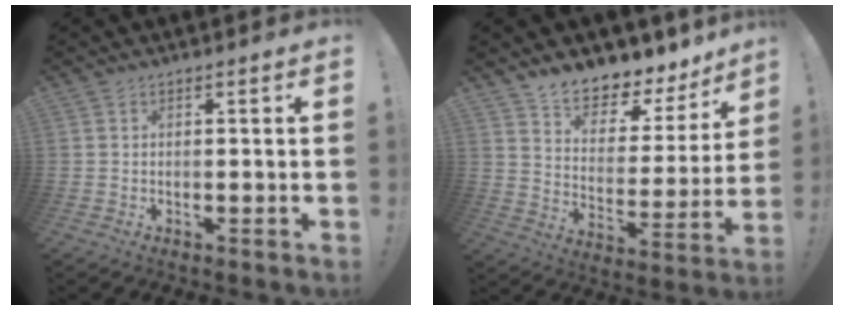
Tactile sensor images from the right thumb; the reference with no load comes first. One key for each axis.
{"total": 8.0, "fx": 7.5, "fy": 2.4, "fz": 1.7, "tx": -0.028, "ty": -0.081, "tz": 0.129}